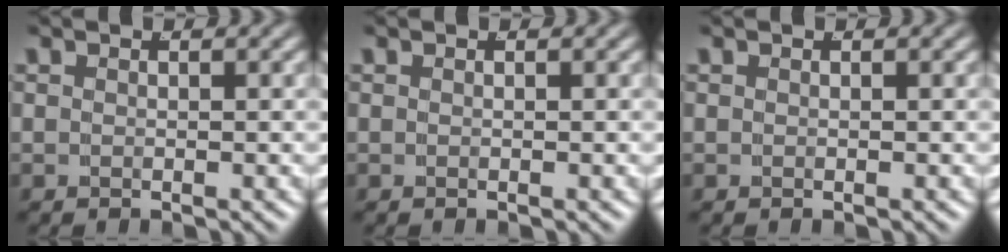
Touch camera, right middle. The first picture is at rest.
{"total": 0.0}
{"total": 0.0}